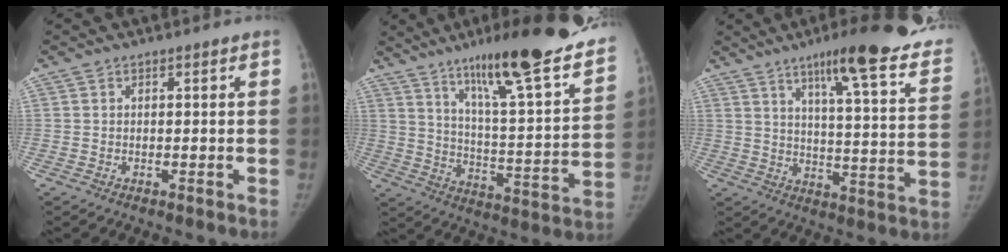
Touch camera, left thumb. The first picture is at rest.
{"total": 28.3, "force": [20.1, 4.0, 19.5], "torque": [-0.269, -0.078, 0.295]}
{"total": 25.3, "force": [17.6, 4.0, 17.8], "torque": [-0.221, -0.069, 0.232]}